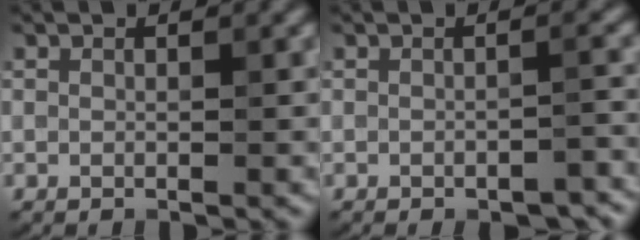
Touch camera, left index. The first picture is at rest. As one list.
[{"total": 2.7, "force": [-1.6, 0.8, 2.1], "torque": [-0.026, 0.002, -0.027]}]